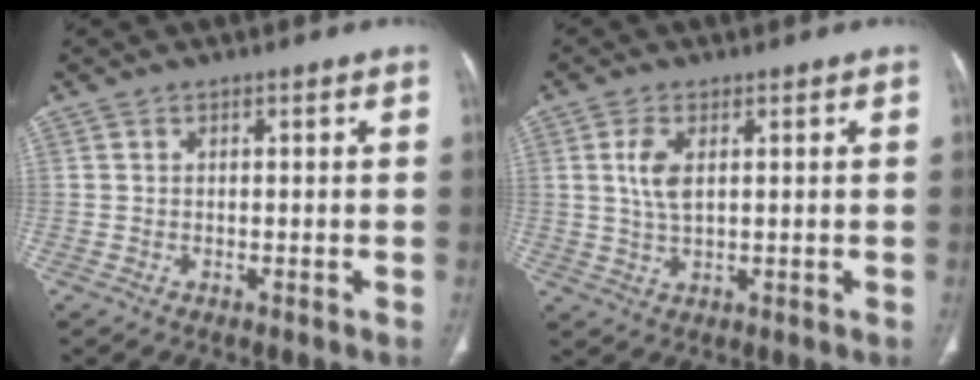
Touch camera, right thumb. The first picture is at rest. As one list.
[{"total": 4.9, "force": [1.3, 2.4, 4.1], "torque": [-0.087, -0.004, 0.030]}]